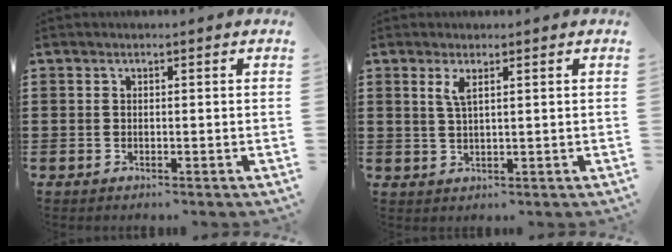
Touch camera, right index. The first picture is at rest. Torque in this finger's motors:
{"motor_torque": [0.15, -0.12, 0.11, 0.07]}